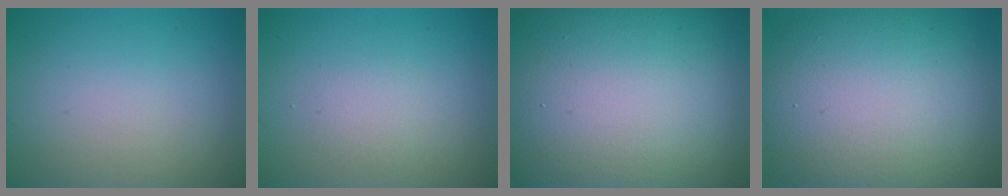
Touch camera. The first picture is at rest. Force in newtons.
{"total": 1.4, "press": 1.3, "slide": 0.1}
{"total": 25.7, "press": 25.6, "slide": 1.1}
{"total": 14.3, "press": 14.3, "slide": 0.9}